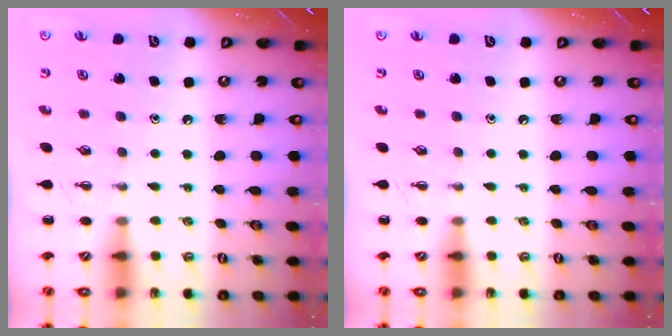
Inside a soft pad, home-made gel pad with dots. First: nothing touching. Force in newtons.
{"total": 0.0}